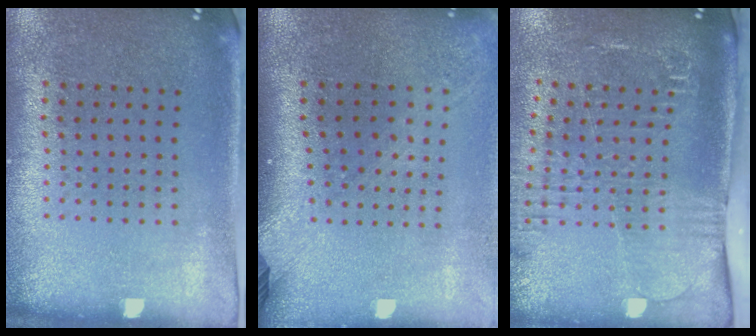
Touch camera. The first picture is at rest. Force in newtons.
{"total": 2.3, "press": 1.7, "slide": 1.5}
{"total": 2.5, "press": 2.1, "slide": 1.3}